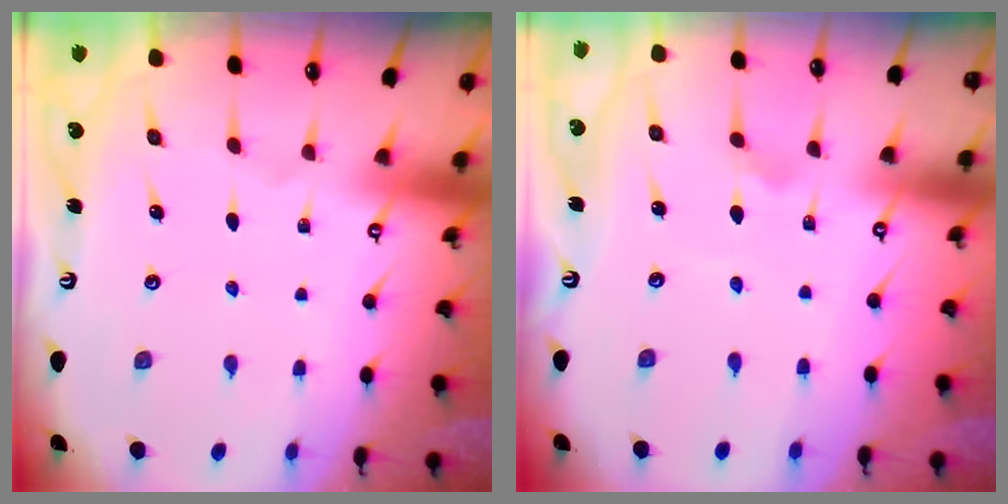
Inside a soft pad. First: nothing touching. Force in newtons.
{"total": 2.3, "press": 2.3, "slide": 0.1}